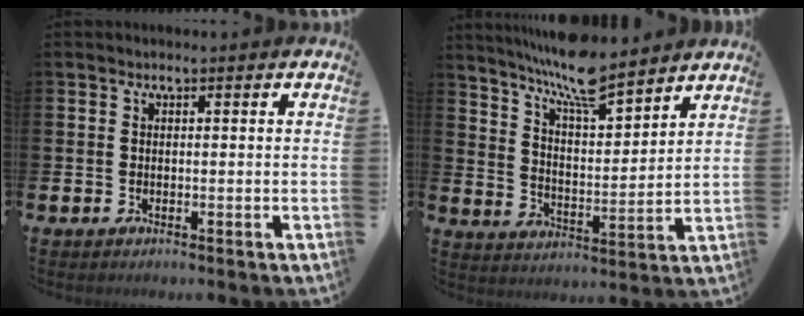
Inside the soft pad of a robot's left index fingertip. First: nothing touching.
{"total": 8.9, "force": [8.3, 1.0, 3.1], "torque": [-0.093, -0.048, 0.150]}